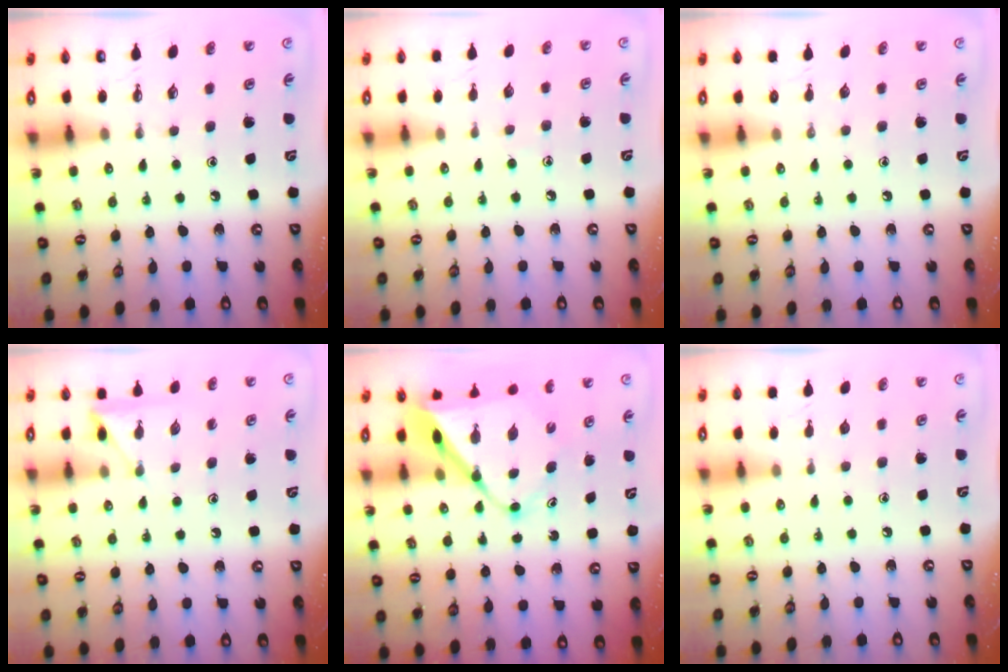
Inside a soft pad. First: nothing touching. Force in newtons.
{"total": 3.2, "press": 3.1, "slide": 0.4}
{"total": 0.0}
{"total": 5.9, "press": 5.8, "slide": 0.7}
{"total": 10.8, "press": 10.7, "slide": 1.2}
{"total": 0.0}